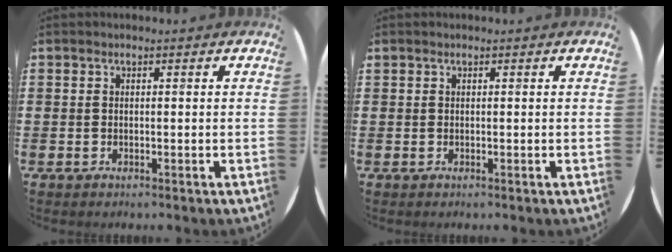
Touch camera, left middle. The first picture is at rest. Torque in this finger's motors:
{"motor_torque": [0.17, -0.11, 0.00, 0.01]}